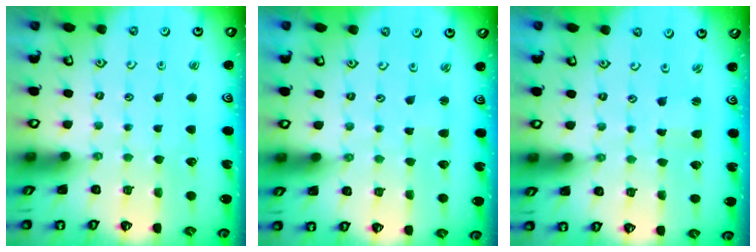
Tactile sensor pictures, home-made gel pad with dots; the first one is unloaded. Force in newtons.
{"total": 2.3, "press": 2.3, "slide": 0.2}
{"total": 0.5, "press": 0.5, "slide": 0.0}